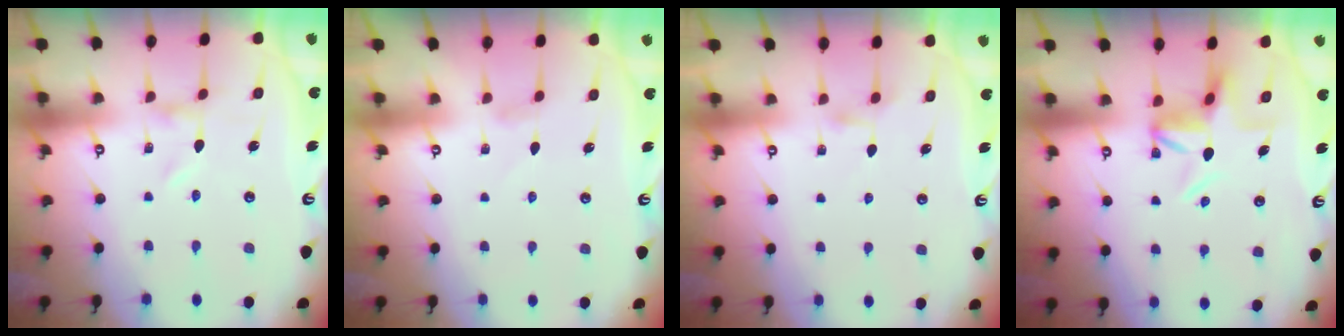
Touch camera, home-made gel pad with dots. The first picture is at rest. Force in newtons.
{"total": 2.1, "press": 2.0, "slide": 0.3}
{"total": 3.0, "press": 3.0, "slide": 0.5}
{"total": 6.0, "press": 6.0, "slide": 0.5}